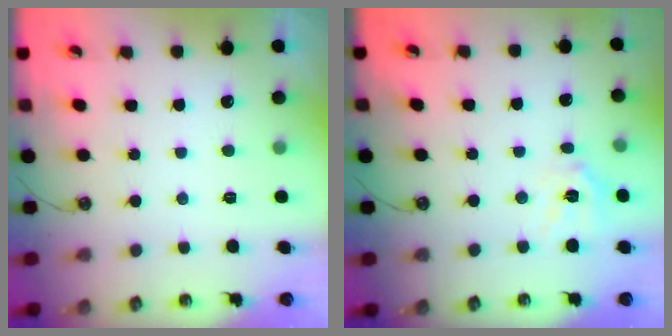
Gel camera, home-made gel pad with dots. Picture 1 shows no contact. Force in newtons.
{"total": 11.0, "press": 10.9, "slide": 1.3}